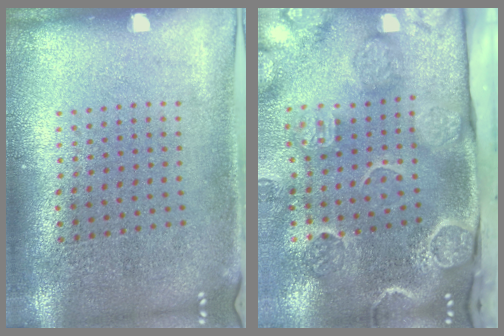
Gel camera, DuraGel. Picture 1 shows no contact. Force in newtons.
{"total": 4.6, "press": 3.3, "slide": 3.2}